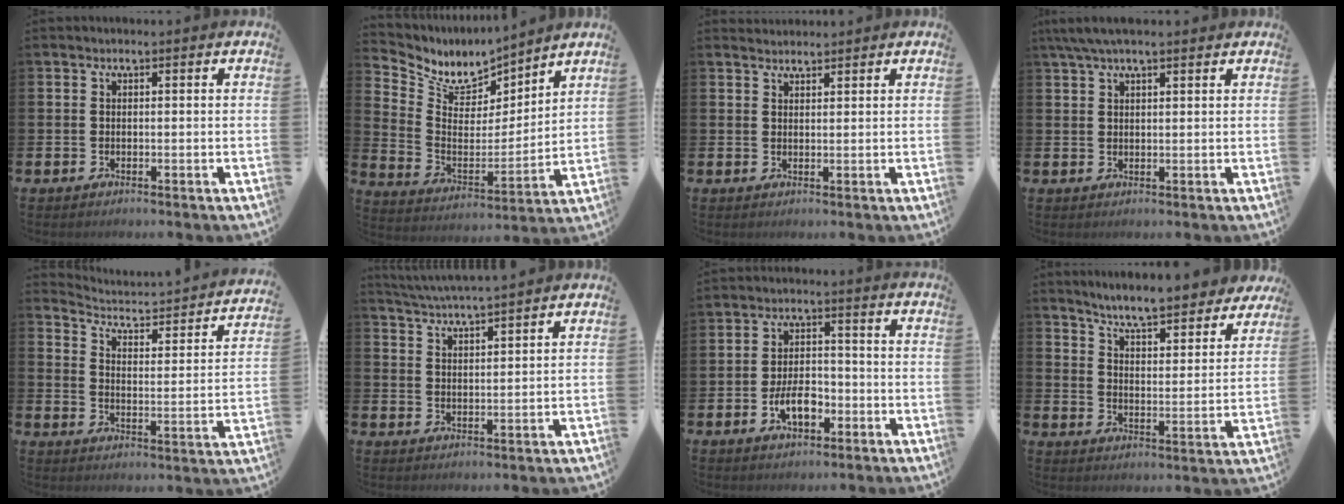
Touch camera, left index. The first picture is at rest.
{"total": 7.6, "force": [6.9, 2.9, 1.1], "torque": [-0.065, -0.052, 0.123]}
{"total": 1.9, "force": [1.8, 0.5, 0.0], "torque": [0.011, -0.008, 0.031]}
{"total": 4.1, "force": [3.2, 0.9, 2.4], "torque": [-0.047, -0.003, 0.057]}
{"total": 3.6, "force": [3.2, 1.1, 1.1], "torque": [-0.043, -0.038, 0.043]}
{"total": 4.5, "force": [4.4, -0.5, 0.6], "torque": [-0.025, -0.026, 0.078]}
{"total": 5.4, "force": [-2.1, 3.0, 4.0], "torque": [-0.051, 0.004, -0.040]}
{"total": 7.1, "force": [6.8, 0.3, 2.1], "torque": [-0.058, -0.053, 0.113]}